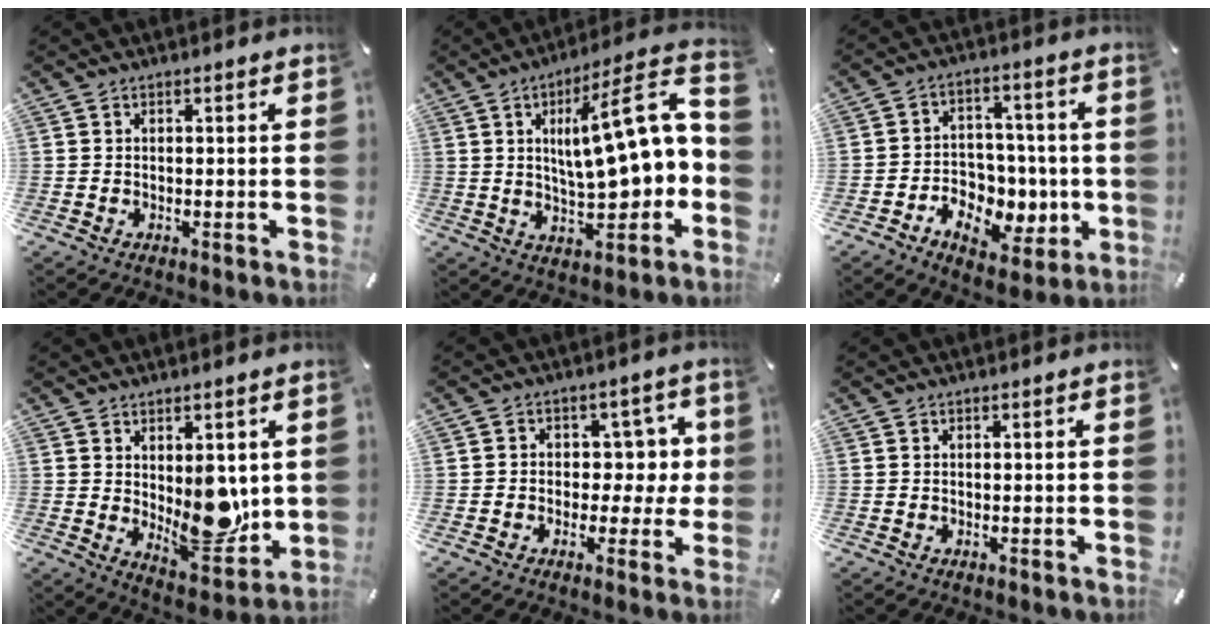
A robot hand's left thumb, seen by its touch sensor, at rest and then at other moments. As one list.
[{"total": 17.7, "force": [3.8, 6.4, 16.1], "torque": [-0.229, -0.022, 0.055]}, {"total": 10.7, "force": [-3.2, 8.8, 5.1], "torque": [-0.063, 0.011, -0.044]}, {"total": 11.9, "force": [1.4, 7.2, 9.3], "torque": [-0.101, -0.033, 0.034]}, {"total": 7.8, "force": [1.0, 6.3, 4.4], "torque": [-0.056, 0.001, 0.017]}, {"total": 0.0}]